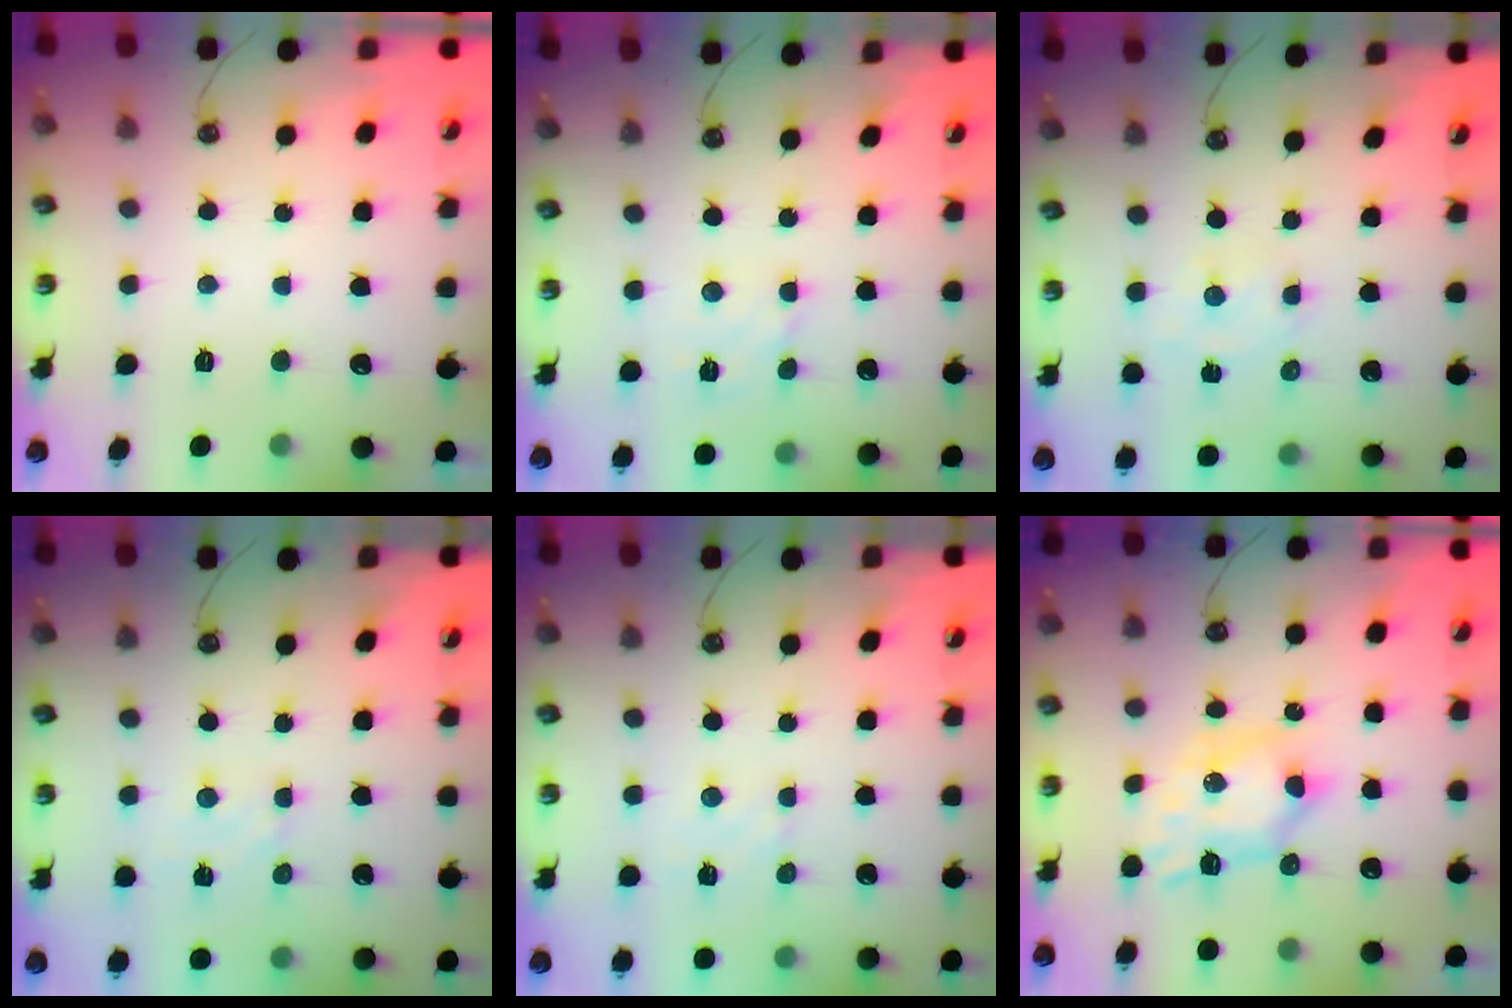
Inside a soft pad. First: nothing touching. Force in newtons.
{"total": 2.9, "press": 2.9, "slide": 0.2}
{"total": 2.6, "press": 2.6, "slide": 0.1}
{"total": 3.4, "press": 3.4, "slide": 0.5}
{"total": 2.6, "press": 2.6, "slide": 0.4}
{"total": 8.0, "press": 8.0, "slide": 0.6}